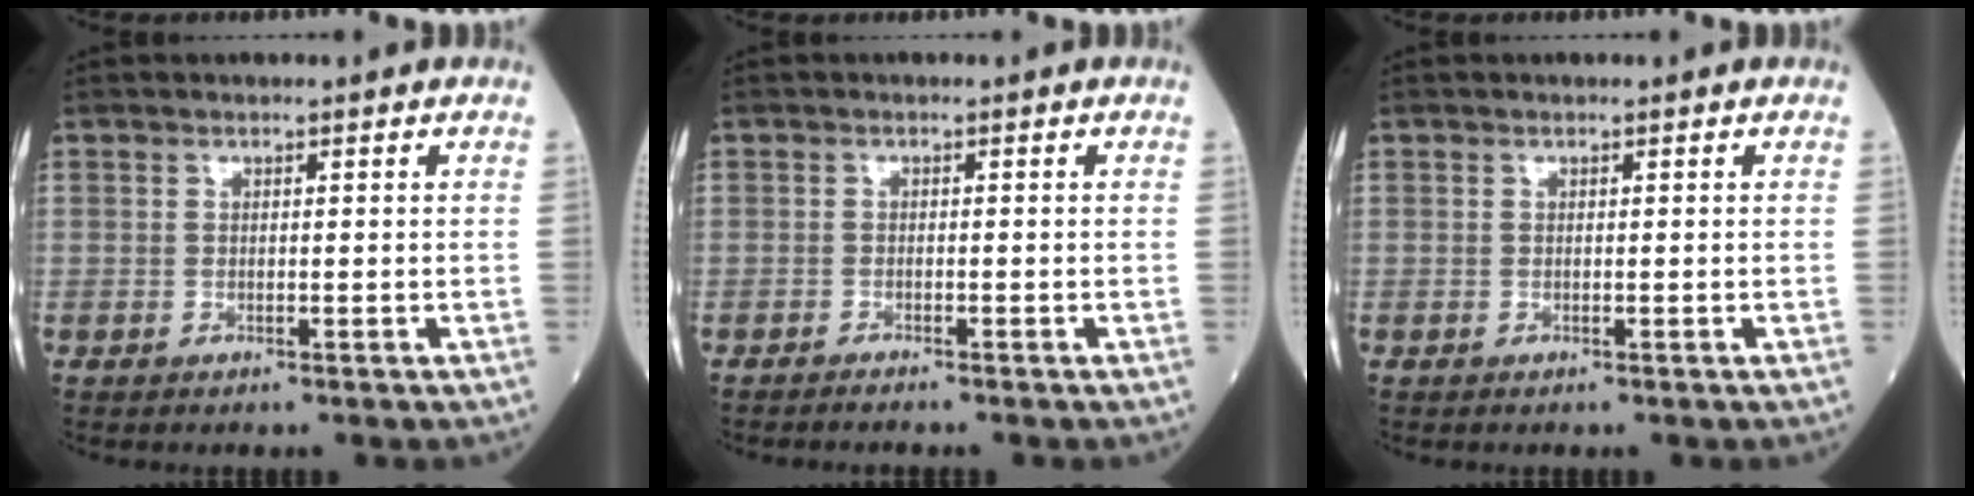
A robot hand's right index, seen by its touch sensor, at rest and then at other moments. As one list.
[{"total": 1.2, "force": [-1.1, -0.2, 0.3], "torque": [-0.008, 0.000, -0.019]}, {"total": 0.0}]